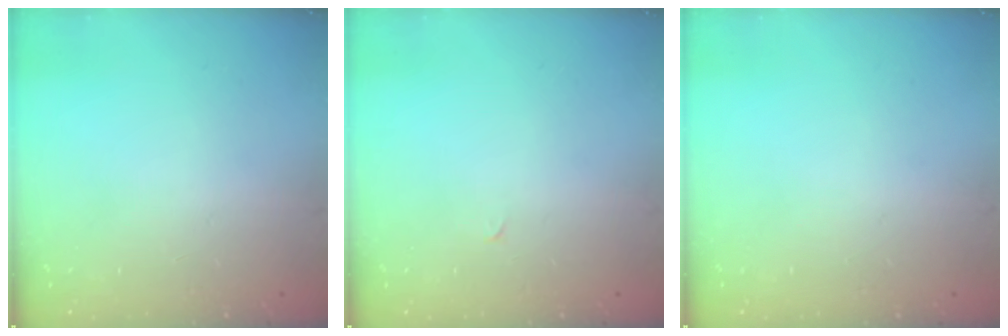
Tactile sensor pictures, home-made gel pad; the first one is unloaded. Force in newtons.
{"total": 0.0}
{"total": 0.0}